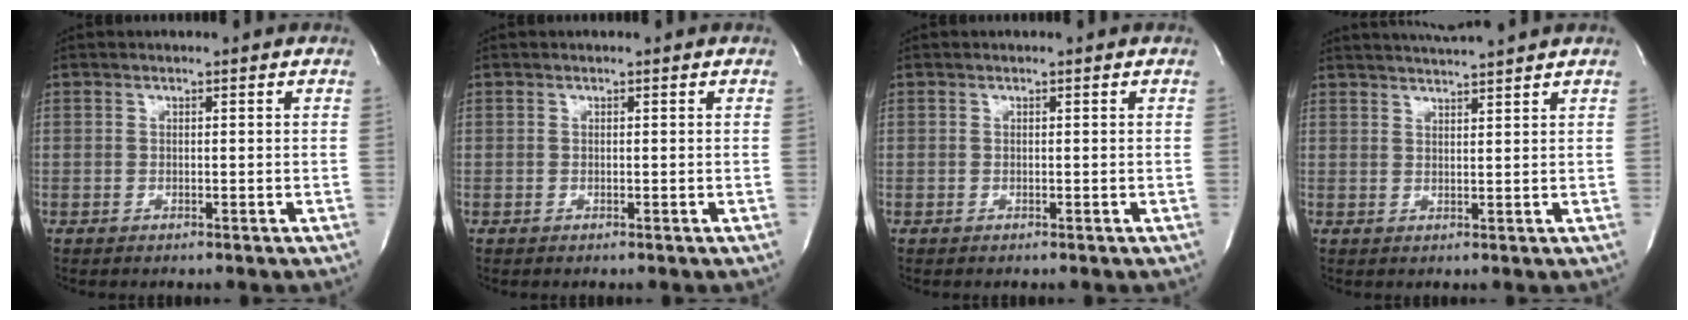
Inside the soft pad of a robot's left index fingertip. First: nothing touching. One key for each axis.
{"total": 0.0}
{"total": 0.0}
{"total": 5.0, "fx": 4.6, "fy": -1.3, "fz": 1.4, "tx": -0.024, "ty": 0.006, "tz": 0.071}